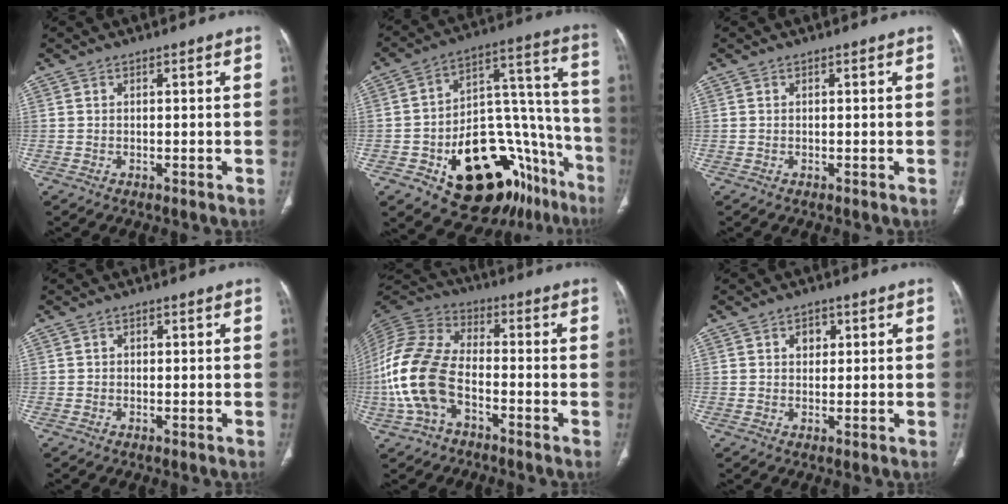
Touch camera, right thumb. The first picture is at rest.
{"total": 27.4, "force": [-13.0, 15.1, 18.8], "torque": [-0.191, 0.112, -0.178]}
{"total": 0.0}
{"total": 0.7, "force": [0.0, 0.6, 0.3], "torque": [0.000, 0.002, -0.001]}
{"total": 16.4, "force": [-4.7, 9.8, 12.3], "torque": [-0.272, 0.030, -0.094]}
{"total": 2.9, "force": [1.0, 2.2, 1.5], "torque": [-0.008, -0.002, 0.015]}